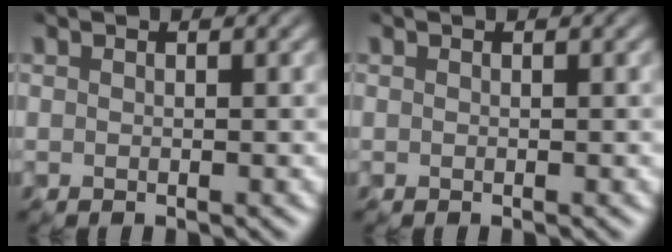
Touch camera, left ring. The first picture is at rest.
{"total": 0.0}